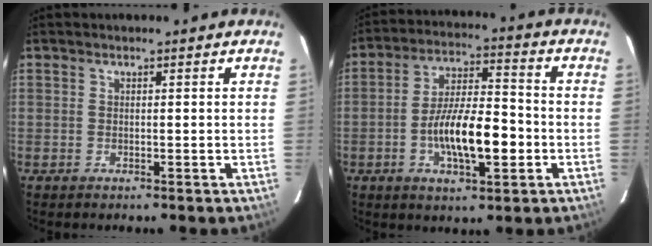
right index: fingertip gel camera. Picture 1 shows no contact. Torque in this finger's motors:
{"motor_torque": [0.54, -0.17, 0.50, 0.17]}